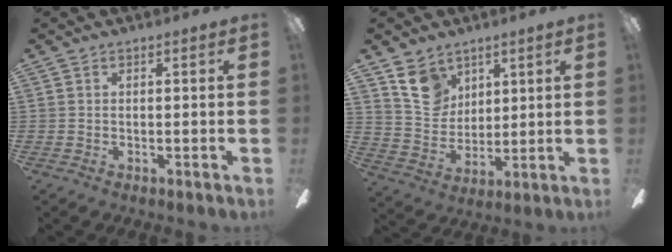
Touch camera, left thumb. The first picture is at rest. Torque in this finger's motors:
{"motor_torque": [0.83, 0.53, 0.56, -0.37, 0.02]}